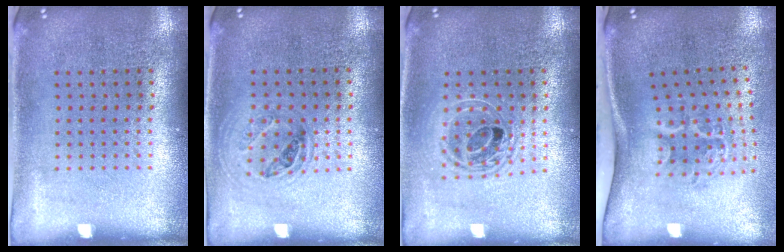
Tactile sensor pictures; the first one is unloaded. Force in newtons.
{"total": 1.0, "press": 0.9, "slide": 0.3}
{"total": 1.7, "press": 1.4, "slide": 1.0}
{"total": 2.2, "press": 1.4, "slide": 1.7}